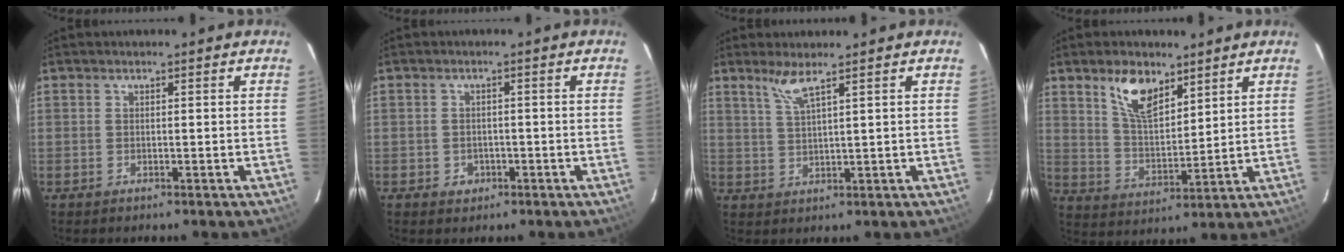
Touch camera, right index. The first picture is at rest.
{"total": 2.6, "force": [-1.0, 2.3, 0.7], "torque": [-0.014, 0.003, -0.010]}
{"total": 3.8, "force": [2.7, -0.3, 2.6], "torque": [-0.057, -0.003, 0.057]}
{"total": 9.5, "force": [6.0, 4.3, 5.9], "torque": [-0.105, 0.008, 0.120]}